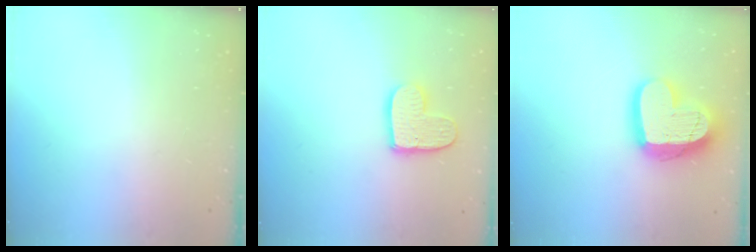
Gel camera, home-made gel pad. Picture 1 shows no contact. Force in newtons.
{"total": 12.1, "press": 12.0, "slide": 0.9}
{"total": 20.4, "press": 20.3, "slide": 1.7}